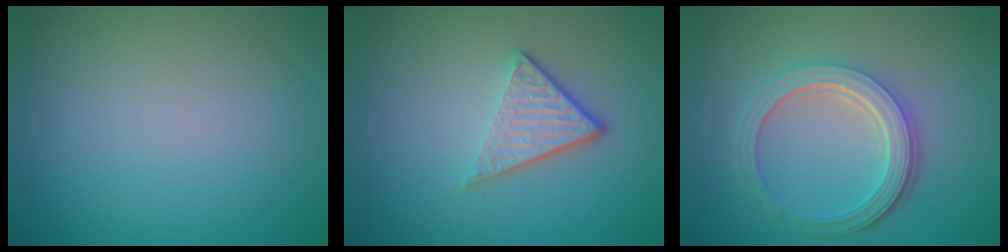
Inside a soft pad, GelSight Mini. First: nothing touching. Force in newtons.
{"total": 3.7, "press": 2.6, "slide": 2.6}
{"total": 5.2, "press": 3.9, "slide": 3.5}